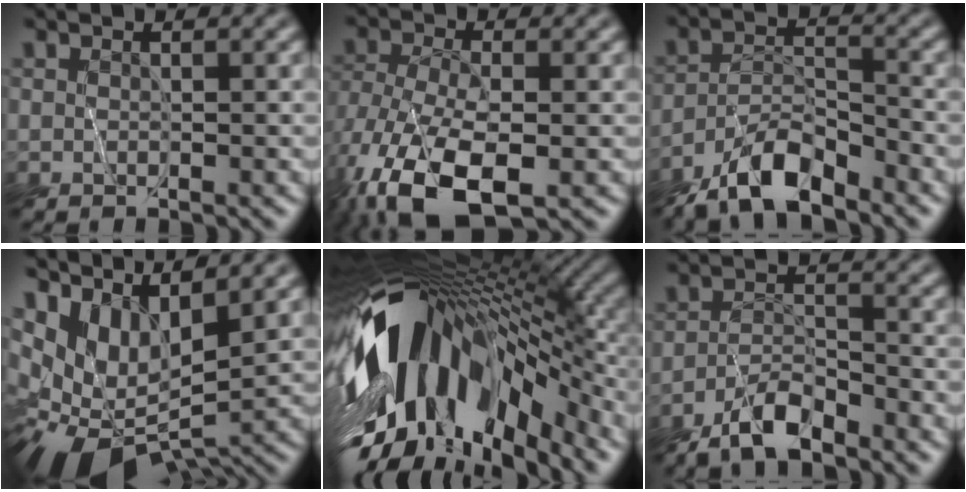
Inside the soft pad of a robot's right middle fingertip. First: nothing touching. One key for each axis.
{"total": 11.1, "fx": -5.7, "fy": 5.4, "fz": 7.8, "tx": -0.173, "ty": -0.032, "tz": -0.098}
{"total": 7.6, "fx": -6.3, "fy": 2.1, "fz": 3.7, "tx": -0.060, "ty": -0.001, "tz": -0.127}
{"total": 8.8, "fx": 0.2, "fy": 5.2, "fz": 7.1, "tx": -0.128, "ty": -0.015, "tz": 0.010}
{"total": 16.0, "fx": -5.8, "fy": 7.4, "fz": 12.9, "tx": -0.239, "ty": 0.007, "tz": -0.109}
{"total": 4.8, "fx": -4.1, "fy": 1.0, "fz": 2.3, "tx": -0.038, "ty": -0.001, "tz": -0.080}